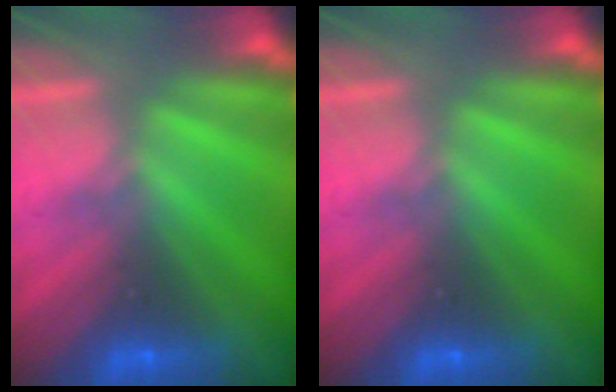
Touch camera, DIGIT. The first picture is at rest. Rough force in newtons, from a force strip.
{"total": 0.0}